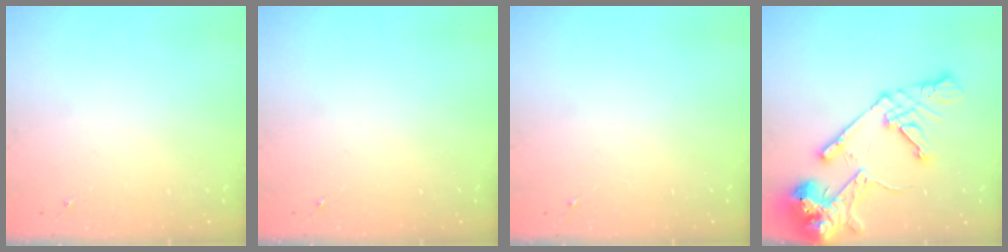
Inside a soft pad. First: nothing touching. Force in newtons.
{"total": 0.0}
{"total": 0.0}
{"total": 18.1, "press": 17.9, "slide": 2.8}